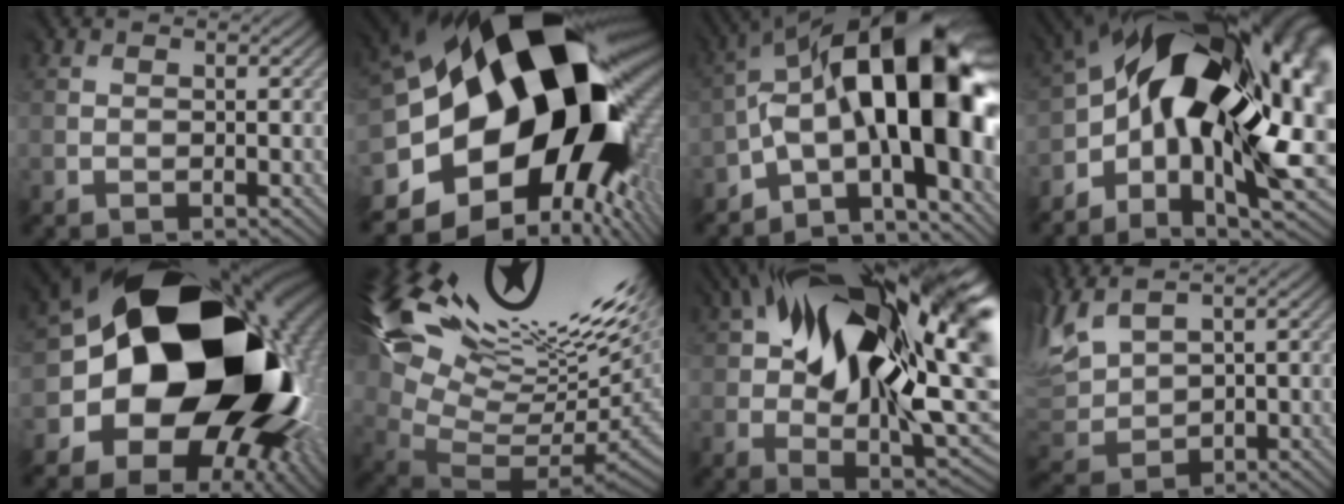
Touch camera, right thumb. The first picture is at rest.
{"total": 22.4, "force": [-0.2, 14.7, 16.9], "torque": [-0.332, -0.071, 0.011]}
{"total": 18.0, "force": [-2.1, 7.2, 16.4], "torque": [-0.241, 0.029, -0.043]}
{"total": 20.9, "force": [-0.4, 10.0, 18.4], "torque": [-0.319, -0.032, -0.001]}
{"total": 22.2, "force": [-0.4, 16.6, 14.7], "torque": [-0.268, -0.055, -0.002]}
{"total": 18.2, "force": [8.2, 6.2, 15.1], "torque": [-0.243, -0.002, 0.169]}
{"total": 22.4, "force": [6.6, 11.1, 18.4], "torque": [-0.332, 0.027, 0.113]}
{"total": 8.7, "force": [4.9, 4.8, 5.3], "torque": [-0.185, 0.021, 0.097]}